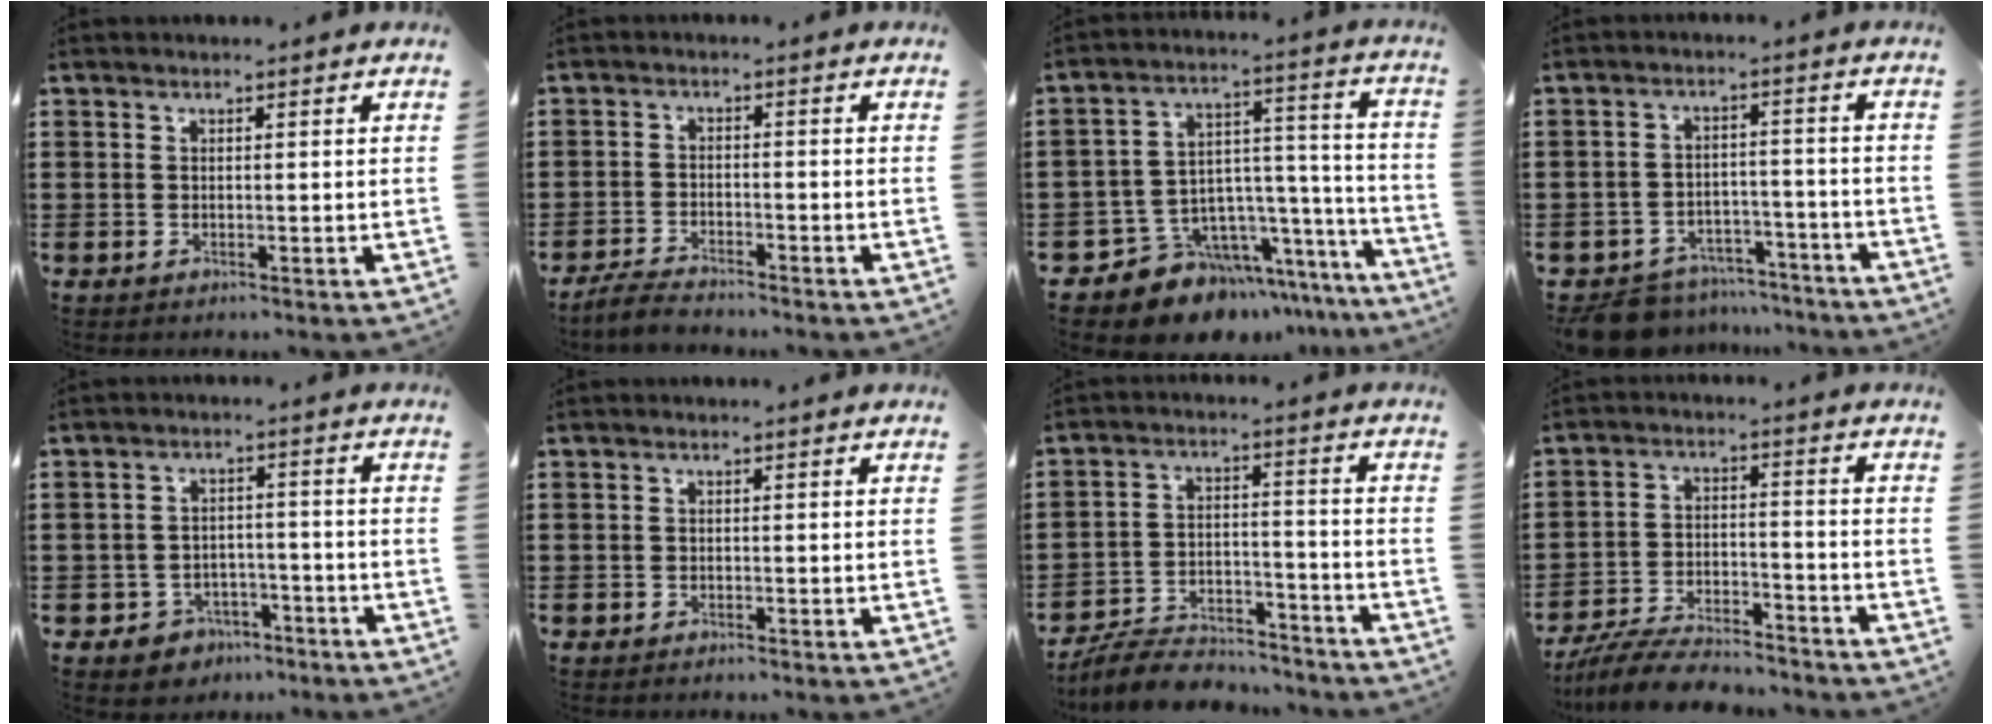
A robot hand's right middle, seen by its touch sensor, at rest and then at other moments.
{"total": 3.1, "force": [-3.0, 0.5, 0.5], "torque": [-0.019, 0.004, -0.066]}
{"total": 9.0, "force": [-7.3, 5.1, 0.9], "torque": [-0.031, 0.004, -0.133]}
{"total": 7.2, "force": [-6.9, 1.8, 1.1], "torque": [-0.029, 0.019, -0.138]}
{"total": 3.6, "force": [-3.1, 1.8, 0.1], "torque": [-0.012, 0.009, -0.065]}
{"total": 0.5, "force": [-0.5, 0.3, 0.0], "torque": [-0.001, 0.003, -0.011]}
{"total": 7.2, "force": [-6.9, 1.4, 1.4], "torque": [-0.028, 0.017, -0.135]}
{"total": 7.2, "force": [-6.9, 1.0, 2.1], "torque": [-0.038, 0.010, -0.131]}